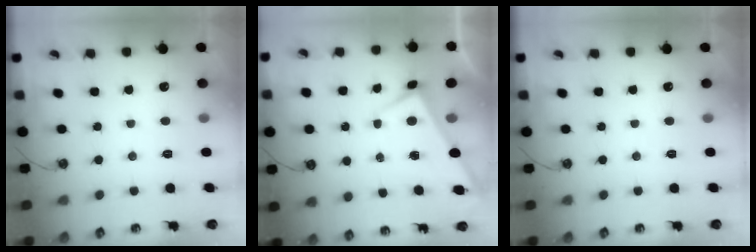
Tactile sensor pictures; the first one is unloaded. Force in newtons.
{"total": 3.0, "press": 3.0, "slide": 0.1}
{"total": 0.0}